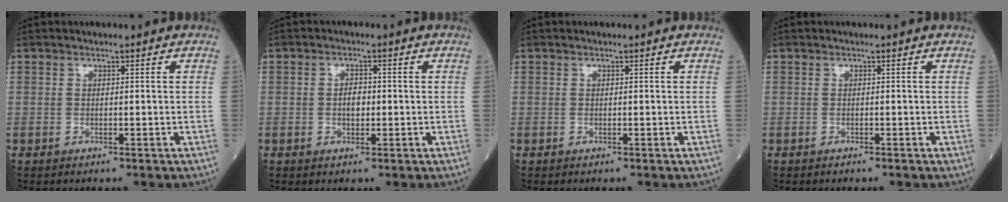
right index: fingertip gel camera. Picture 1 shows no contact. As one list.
[{"total": 2.2, "force": [-0.2, 1.2, 1.8], "torque": [-0.032, 0.003, -0.003]}, {"total": 0.0}, {"total": 0.0}]